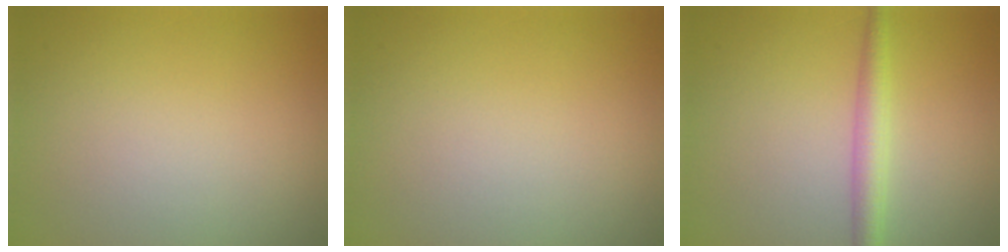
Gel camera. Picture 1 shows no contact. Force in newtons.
{"total": 0.0}
{"total": 2.5, "press": 2.5, "slide": 0.1}